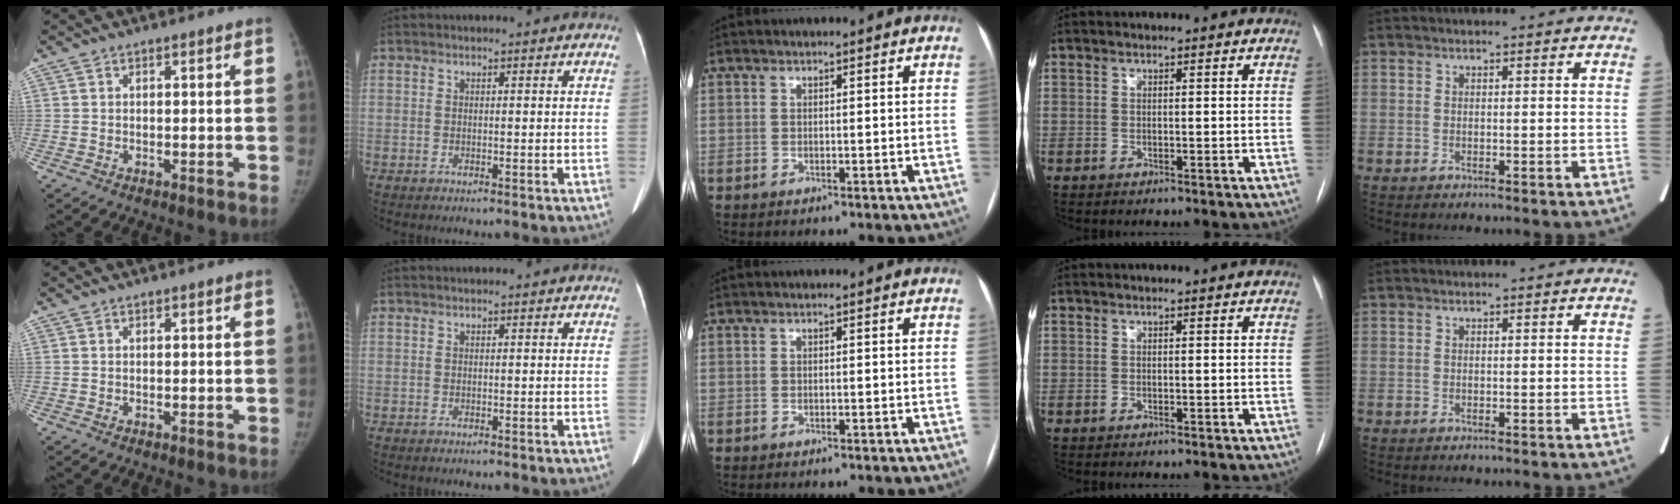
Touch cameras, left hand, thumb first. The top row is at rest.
{}